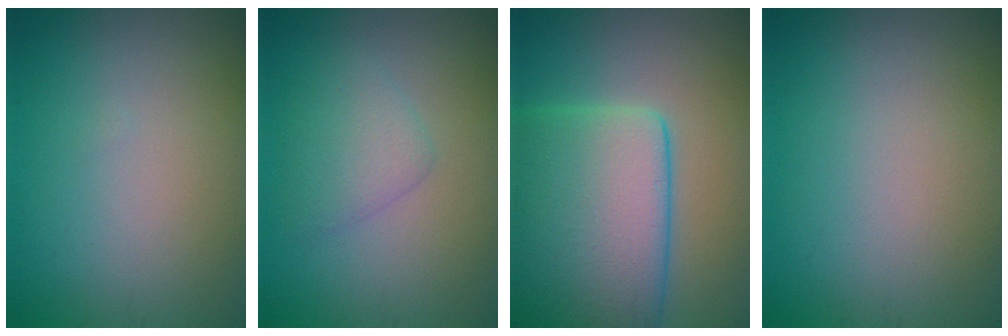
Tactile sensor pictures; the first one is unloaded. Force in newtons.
{"total": 2.5, "press": 2.5, "slide": 0.1}
{"total": 12.0, "press": 12.0, "slide": 0.1}
{"total": 0.0}